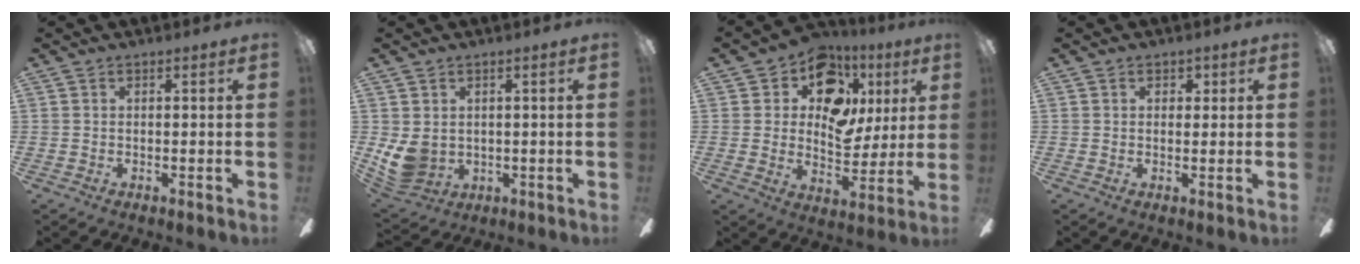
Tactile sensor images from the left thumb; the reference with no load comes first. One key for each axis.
{"total": 7.6, "fx": 0.7, "fy": 6.3, "fz": 4.2, "tx": -0.105, "ty": -0.006, "tz": 0.016}
{"total": 14.4, "fx": 6.8, "fy": 9.9, "fz": 8.0, "tx": -0.117, "ty": -0.029, "tz": 0.128}
{"total": 1.9, "fx": 0.7, "fy": 1.5, "fz": 0.9, "tx": -0.003, "ty": 0.002, "tz": 0.008}